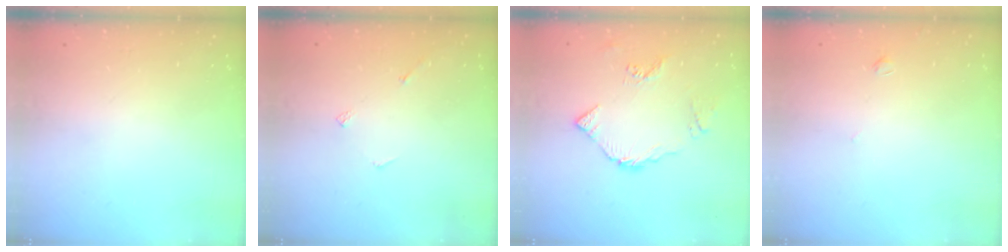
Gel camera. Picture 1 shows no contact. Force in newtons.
{"total": 3.5, "press": 3.5, "slide": 0.3}
{"total": 7.9, "press": 7.8, "slide": 0.5}
{"total": 1.5, "press": 1.4, "slide": 0.5}